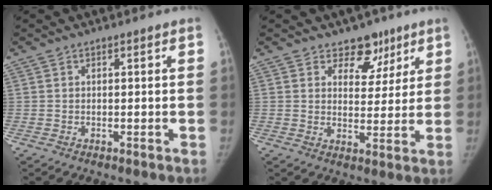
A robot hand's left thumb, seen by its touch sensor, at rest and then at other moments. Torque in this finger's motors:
{"motor_torque": [1.08, 0.11, 0.81, -0.68, 0.10]}